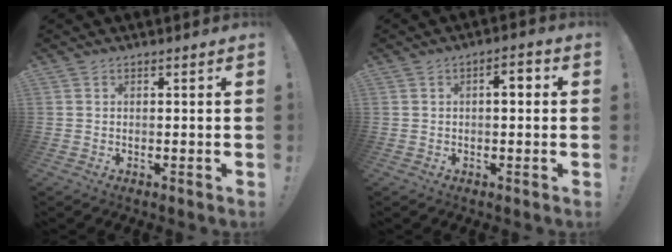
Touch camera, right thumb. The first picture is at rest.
{"total": 3.8, "force": [0.2, 1.7, 3.4], "torque": [-0.043, 0.006, -0.005]}